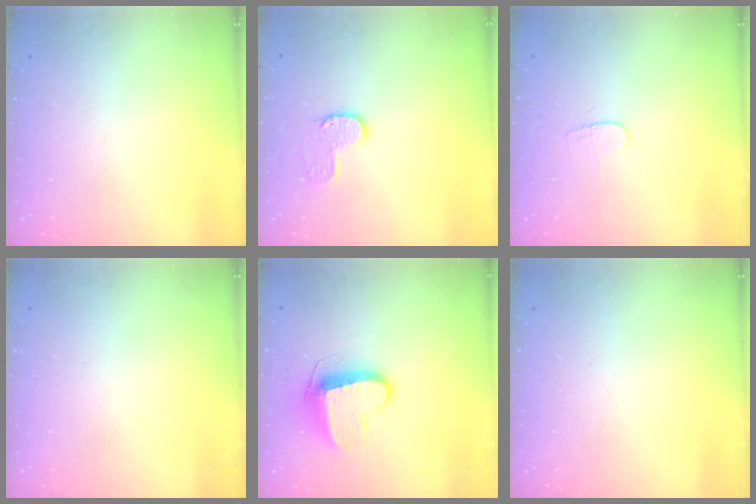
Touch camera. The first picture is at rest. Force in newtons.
{"total": 6.8, "press": 6.8, "slide": 0.3}
{"total": 3.7, "press": 3.7, "slide": 0.4}
{"total": 0.0}
{"total": 10.0, "press": 10.0, "slide": 0.5}
{"total": 0.0}